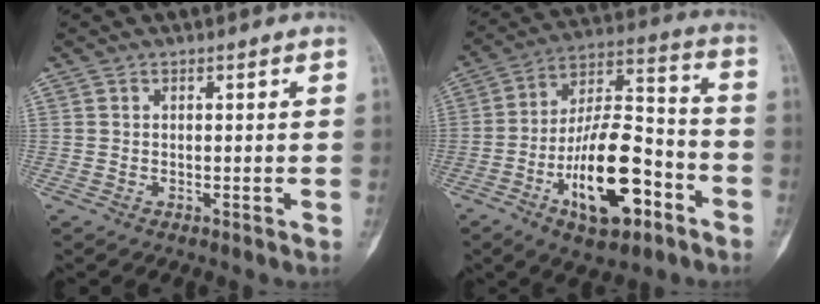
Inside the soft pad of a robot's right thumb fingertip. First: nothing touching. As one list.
[{"total": 19.9, "force": [-8.2, 8.6, 15.9], "torque": [-0.258, 0.058, -0.132]}]